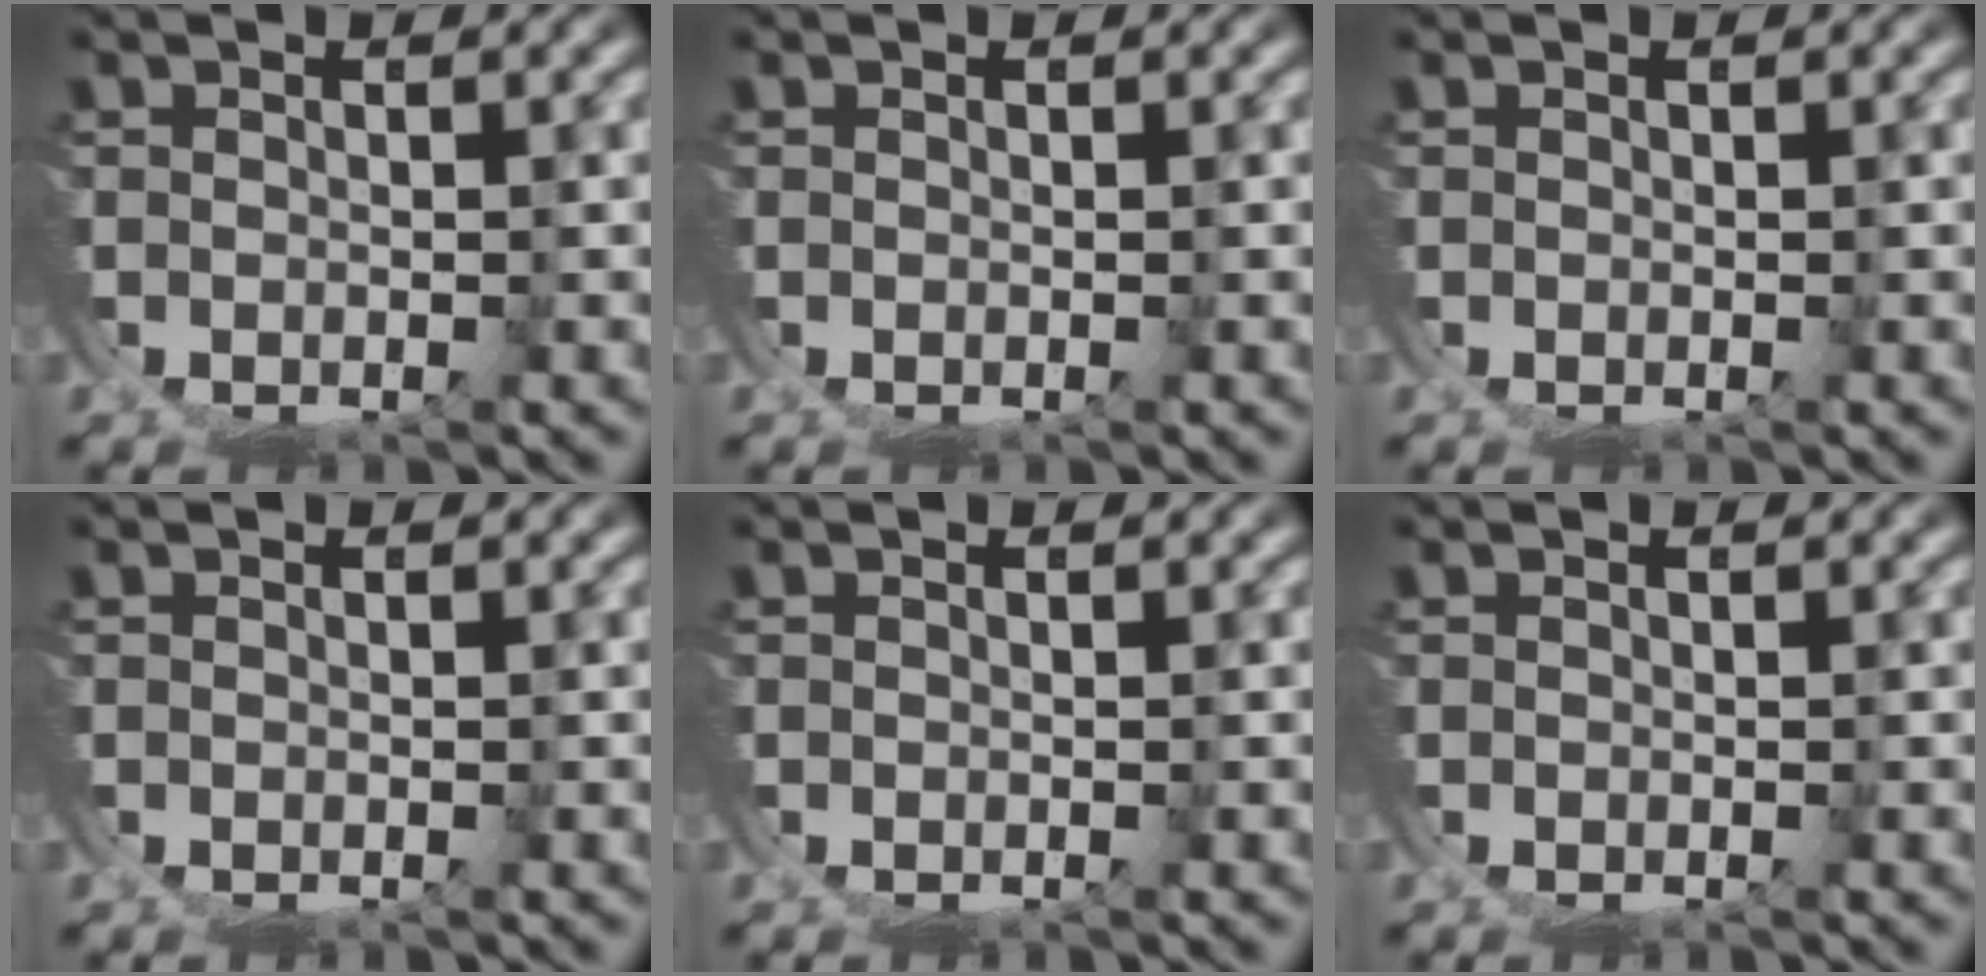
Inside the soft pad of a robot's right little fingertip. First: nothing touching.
{"total": 0.0}
{"total": 0.0}
{"total": 0.0}
{"total": 0.0}
{"total": 0.0}